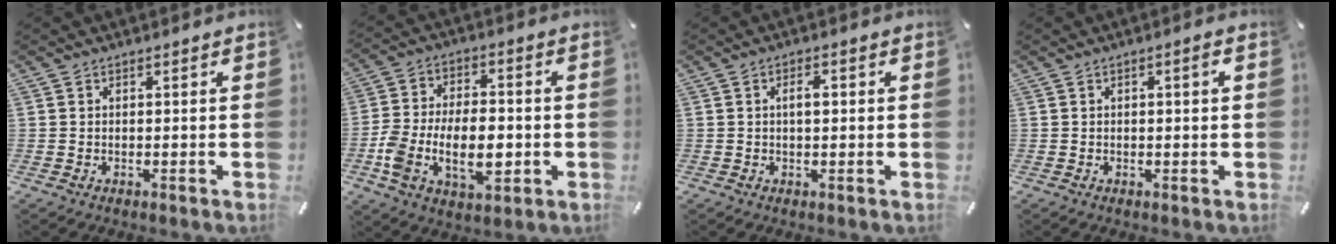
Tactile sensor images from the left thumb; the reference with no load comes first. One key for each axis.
{"total": 14.0, "fx": -3.6, "fy": 9.0, "fz": 10.2, "tx": -0.211, "ty": 0.008, "tz": -0.062}
{"total": 2.9, "fx": 0.4, "fy": 1.3, "fz": 2.6, "tx": -0.044, "ty": 0.004, "tz": 0.002}
{"total": 1.5, "fx": 0.2, "fy": 0.2, "fz": 1.5, "tx": -0.027, "ty": 0.001, "tz": 0.002}